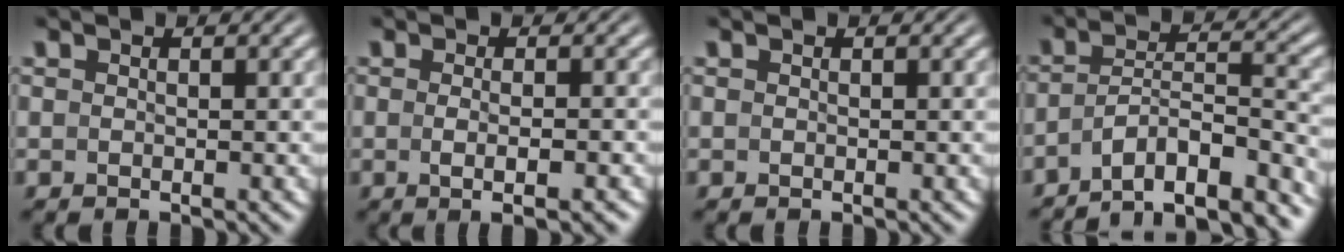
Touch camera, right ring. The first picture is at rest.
{"total": 2.8, "force": [-1.4, -0.3, 2.4], "torque": [-0.043, -0.013, -0.014]}
{"total": 0.0}
{"total": 11.6, "force": [-9.1, 5.7, 4.4], "torque": [-0.072, -0.040, -0.139]}